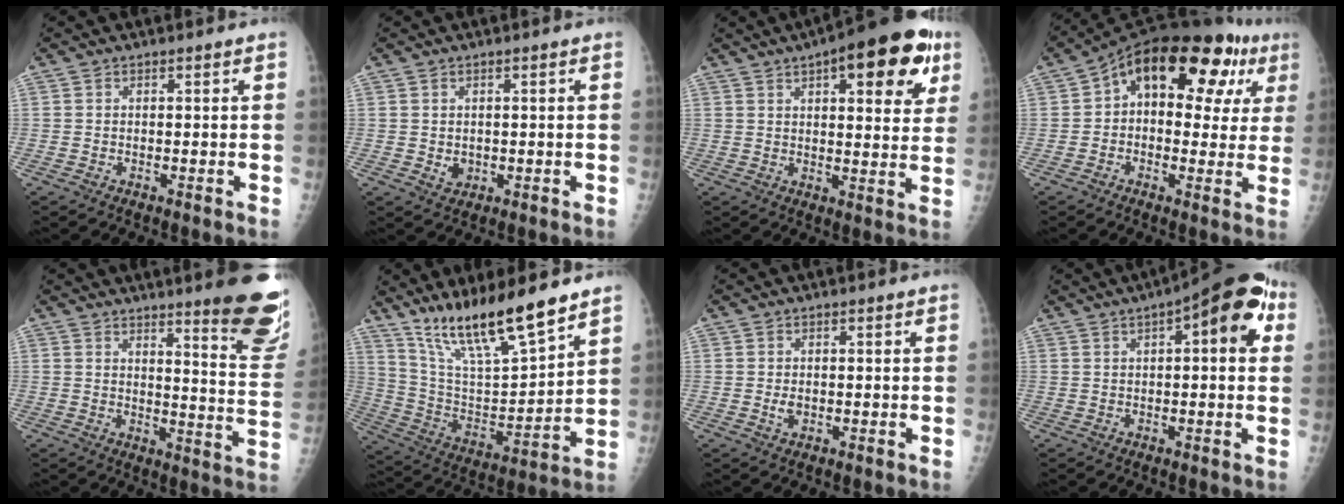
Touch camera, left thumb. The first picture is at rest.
{"total": 2.3, "force": [-0.1, 1.9, 1.3], "torque": [-0.013, -0.001, 0.006]}
{"total": 18.3, "force": [8.3, 6.9, 14.8], "torque": [-0.164, -0.010, 0.104]}
{"total": 19.6, "force": [6.6, 11.3, 14.6], "torque": [-0.161, 0.037, 0.083]}
{"total": 15.4, "force": [10.9, 2.1, 10.7], "torque": [-0.103, -0.085, 0.135]}
{"total": 18.8, "force": [14.2, 3.3, 12.0], "torque": [-0.190, -0.072, 0.266]}
{"total": 1.8, "force": [-0.2, 1.2, 1.3], "torque": [-0.021, -0.001, -0.001]}
{"total": 13.5, "force": [4.4, 4.7, 11.9], "torque": [-0.131, 0.021, 0.049]}